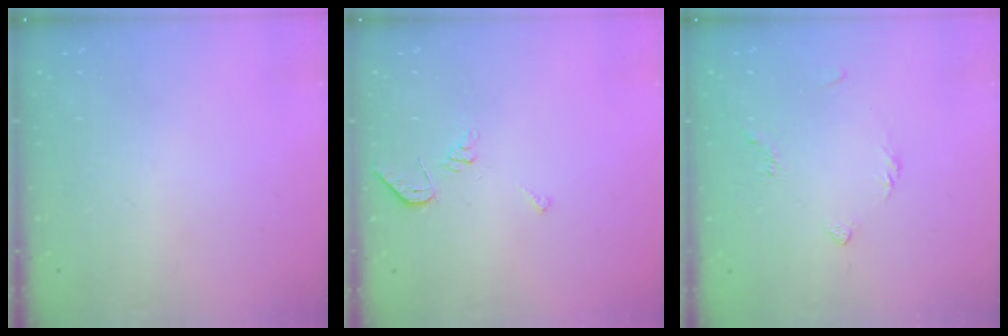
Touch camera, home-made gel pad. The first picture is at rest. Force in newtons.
{"total": 5.1, "press": 5.1, "slide": 0.6}
{"total": 2.6, "press": 2.5, "slide": 0.6}